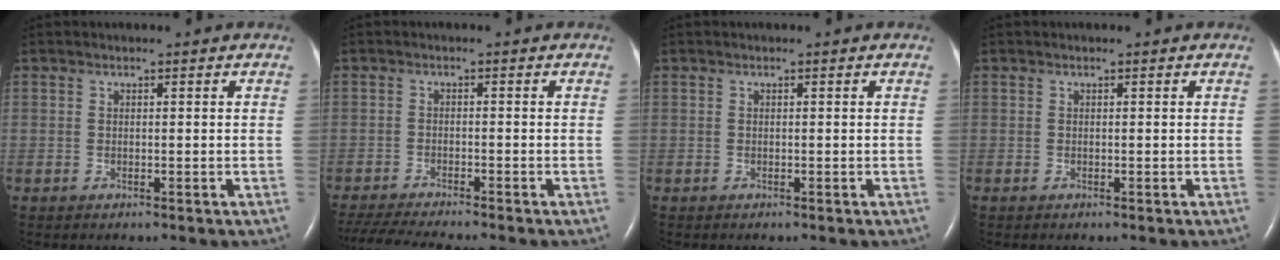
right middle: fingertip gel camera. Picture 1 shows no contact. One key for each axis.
{"total": 9.2, "fx": -8.3, "fy": -0.1, "fz": 3.9, "tx": -0.066, "ty": -0.020, "tz": -0.136}
{"total": 0.0}
{"total": 0.0}